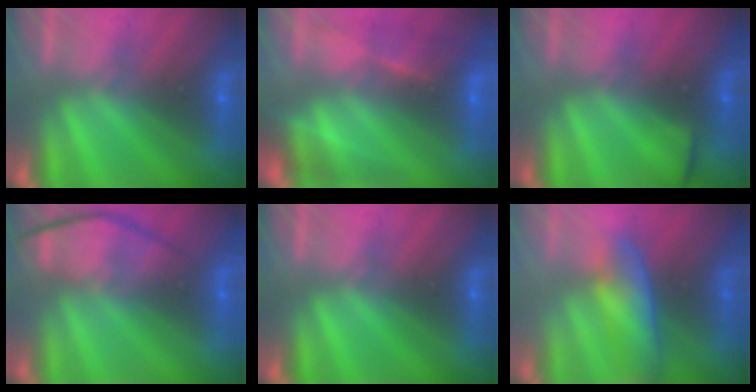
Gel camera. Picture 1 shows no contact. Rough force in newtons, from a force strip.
{"total": 11.4}
{"total": 1.8}
{"total": 4.5}
{"total": 0.0}
{"total": 3.6}